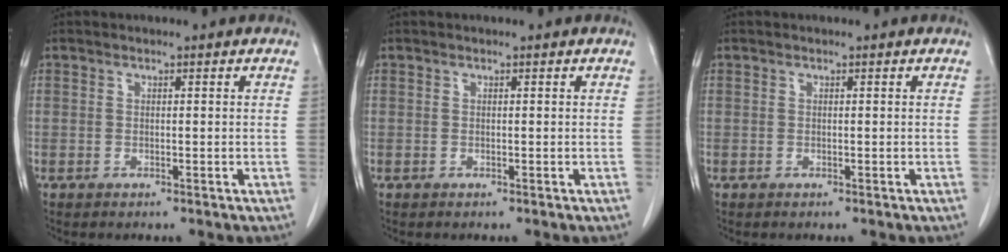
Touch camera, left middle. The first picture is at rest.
{"total": 0.0}
{"total": 0.0}